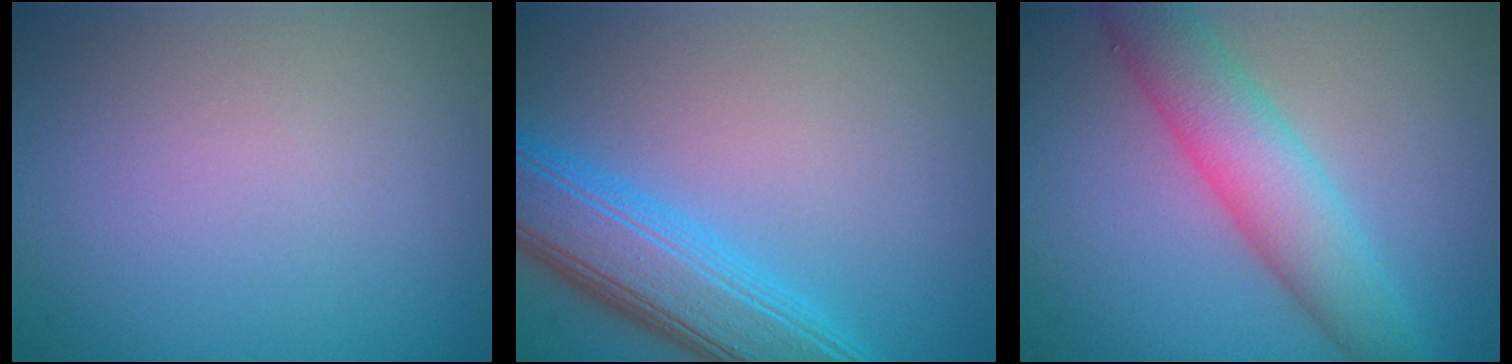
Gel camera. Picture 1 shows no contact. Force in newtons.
{"total": 7.3, "press": 7.3, "slide": 0.2}
{"total": 6.0, "press": 6.0, "slide": 0.0}